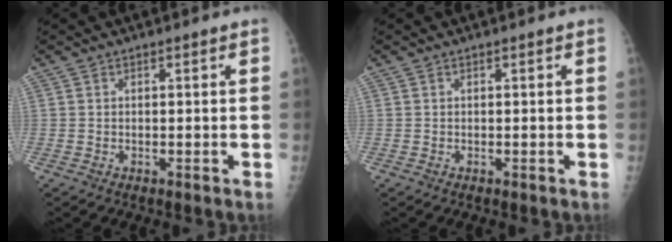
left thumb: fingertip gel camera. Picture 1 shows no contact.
{"total": 0.0}